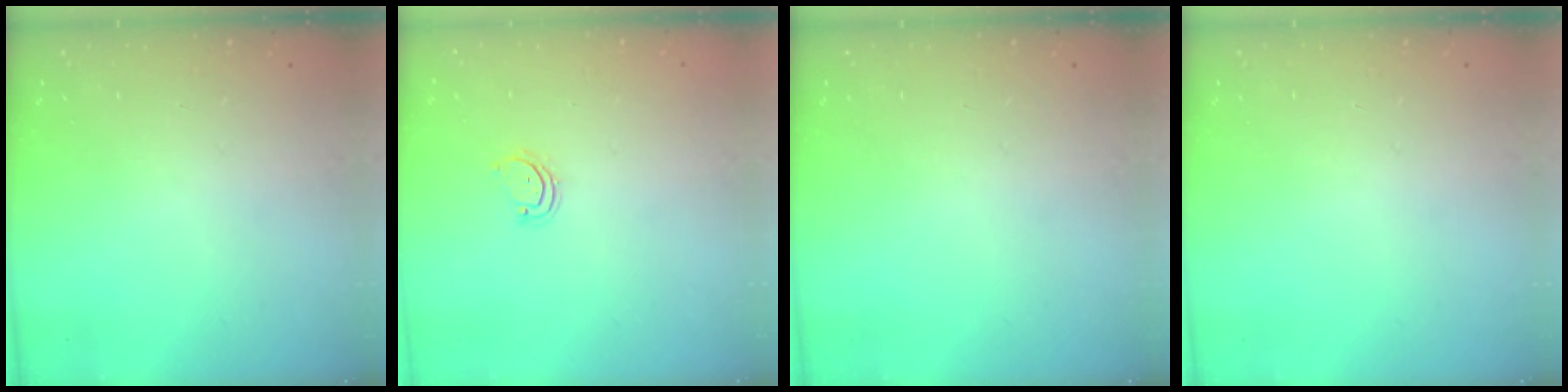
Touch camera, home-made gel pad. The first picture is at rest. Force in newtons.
{"total": 2.8, "press": 2.8, "slide": 0.3}
{"total": 0.0}
{"total": 0.0}